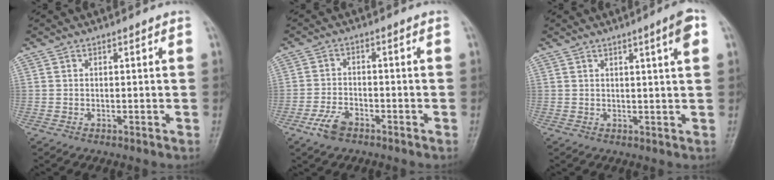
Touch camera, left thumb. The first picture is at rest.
{"total": 4.5, "force": [-2.9, 2.4, 2.6], "torque": [-0.053, 0.013, -0.054]}
{"total": 4.4, "force": [1.9, 0.1, 4.0], "torque": [-0.058, -0.004, 0.027]}